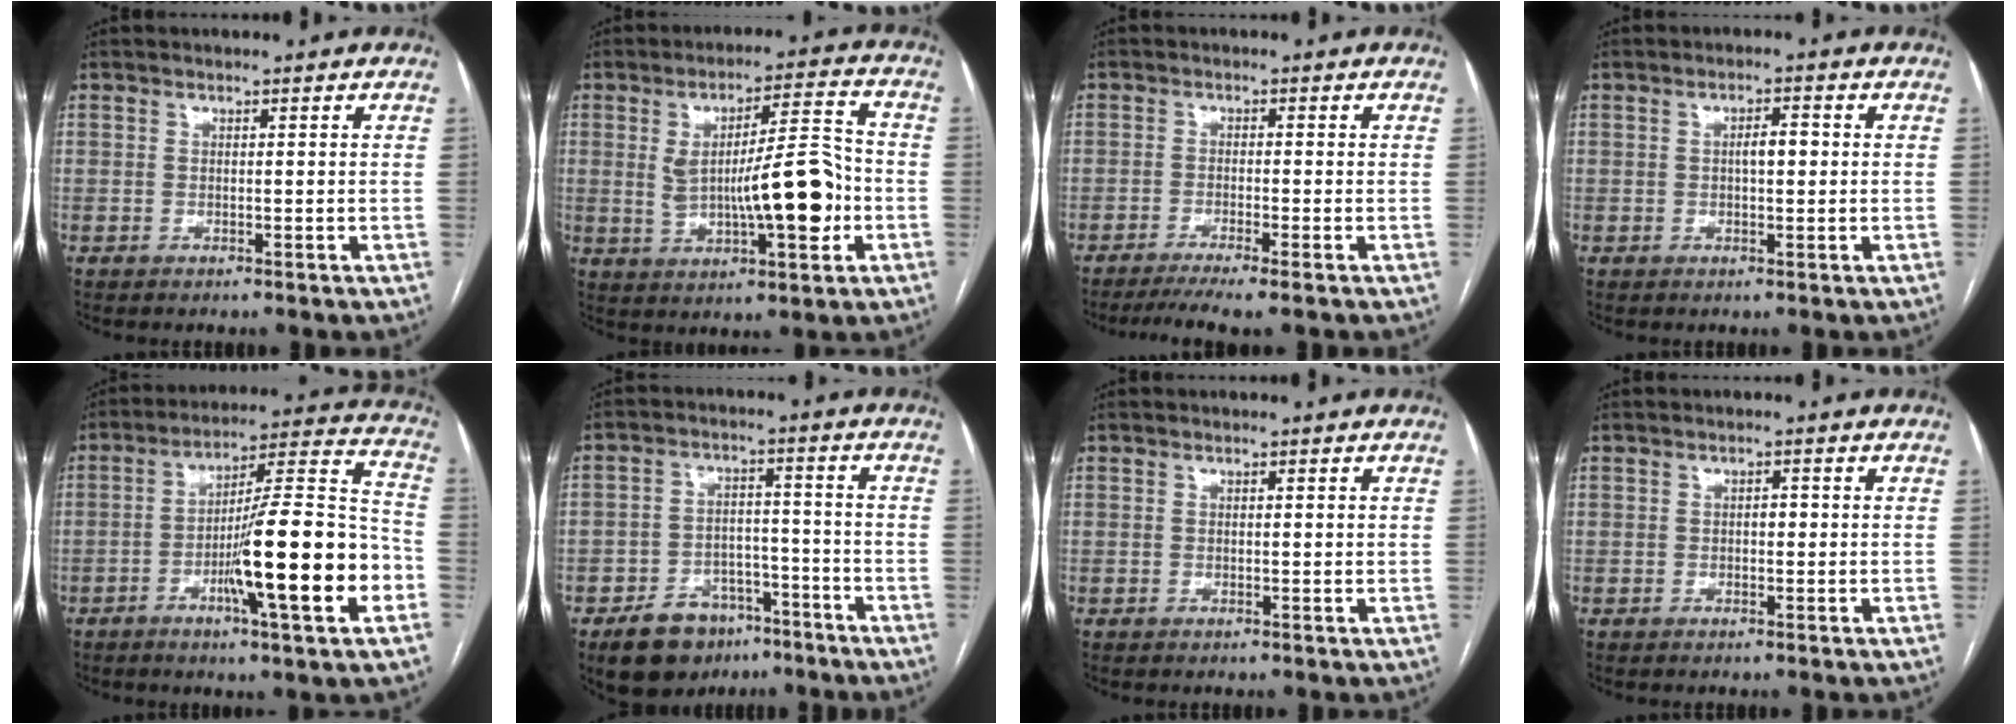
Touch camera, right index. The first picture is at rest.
{"total": 13.0, "force": [-1.3, 2.8, 12.6], "torque": [-0.208, 0.015, -0.013]}
{"total": 6.1, "force": [-4.7, -0.7, 3.9], "torque": [-0.058, -0.011, -0.076]}
{"total": 2.7, "force": [0.2, 0.9, 2.6], "torque": [-0.042, 0.006, 0.002]}
{"total": 19.0, "force": [-6.0, 1.0, 18.0], "torque": [-0.274, 0.002, -0.093]}
{"total": 9.9, "force": [-6.7, 6.2, 4.0], "torque": [-0.065, 0.018, -0.101]}
{"total": 0.7, "force": [0.2, 0.1, 0.7], "torque": [-0.013, 0.000, 0.002]}
{"total": 1.2, "force": [0.0, 0.7, 1.0], "torque": [-0.012, 0.004, -0.002]}